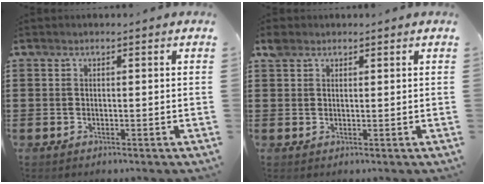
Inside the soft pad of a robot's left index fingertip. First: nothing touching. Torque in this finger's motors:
{"motor_torque": [0.02, 0.01, 0.01, 0.00]}